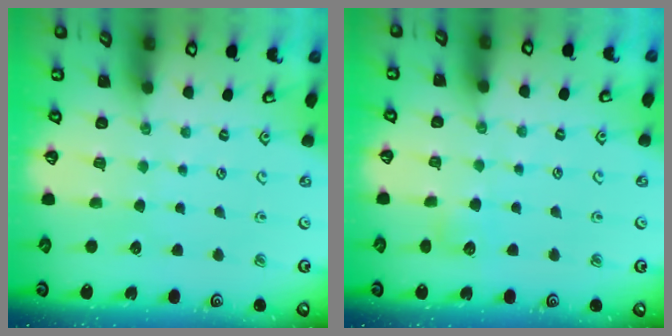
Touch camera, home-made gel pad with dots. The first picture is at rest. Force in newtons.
{"total": 3.7, "press": 3.7, "slide": 0.4}